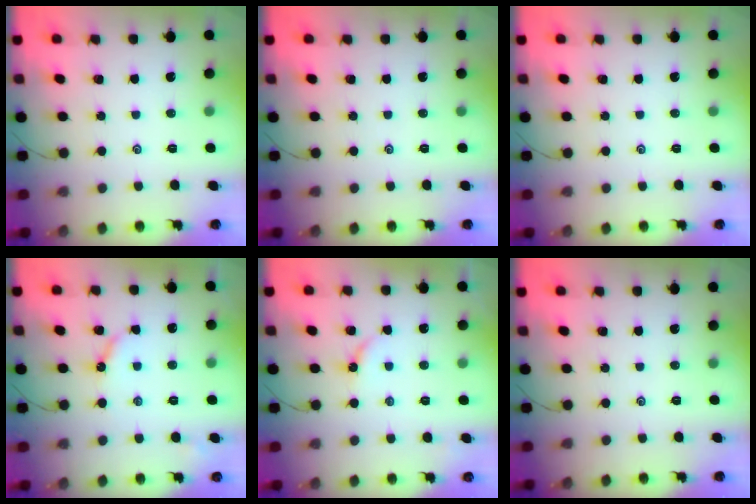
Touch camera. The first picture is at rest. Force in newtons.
{"total": 0.0}
{"total": 0.0}
{"total": 5.1, "press": 5.1, "slide": 0.5}
{"total": 3.0, "press": 2.9, "slide": 0.5}
{"total": 0.0}